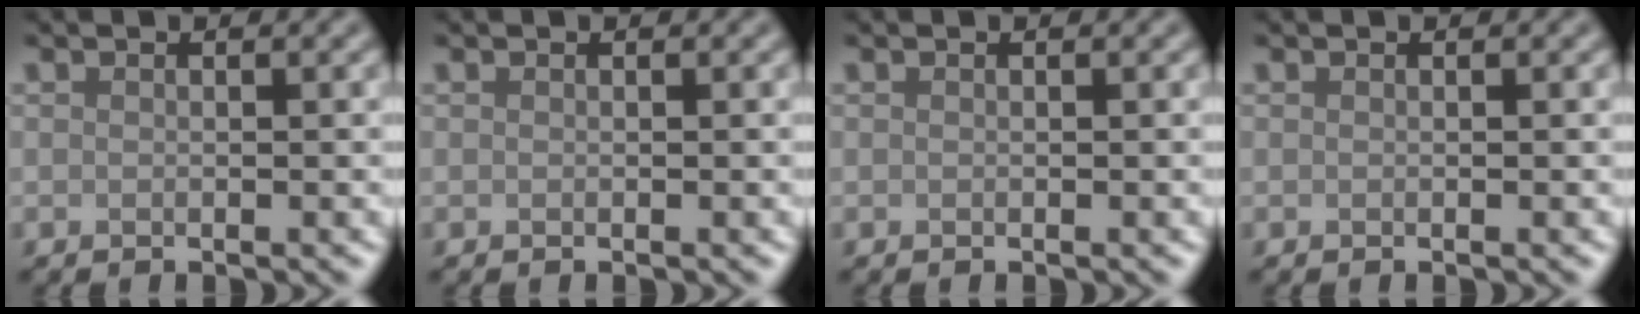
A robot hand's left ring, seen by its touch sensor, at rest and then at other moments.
{"total": 0.0}
{"total": 0.0}
{"total": 0.0}